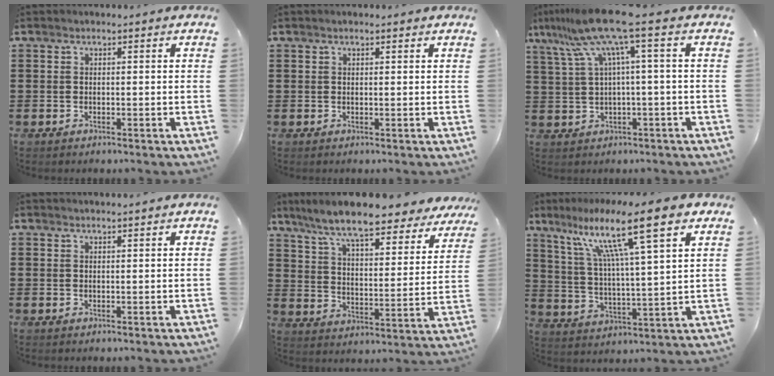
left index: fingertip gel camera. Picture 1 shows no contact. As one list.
[{"total": 0.8, "force": [0.6, 0.1, 0.5], "torque": [-0.010, 0.002, 0.010]}, {"total": 9.2, "force": [4.0, -0.9, 8.2], "torque": [-0.188, -0.032, 0.060]}, {"total": 1.0, "force": [1.0, -0.2, 0.2], "torque": [-0.004, -0.003, 0.019]}, {"total": 9.0, "force": [7.7, 0.8, 4.5], "torque": [-0.119, -0.045, 0.130]}, {"total": 14.1, "force": [9.2, 1.1, 10.6], "torque": [-0.212, -0.034, 0.143]}]